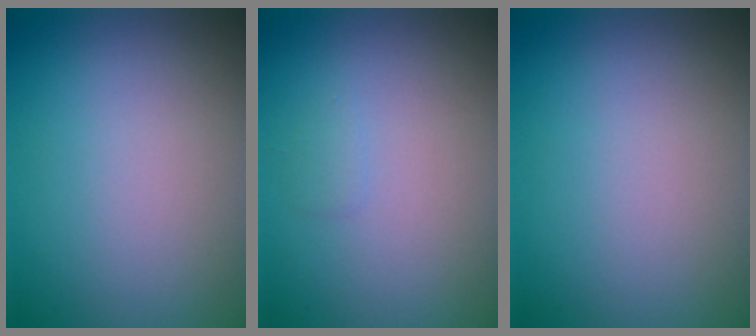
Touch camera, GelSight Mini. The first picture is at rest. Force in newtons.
{"total": 0.6, "press": 0.6, "slide": 0.0}
{"total": 0.0}